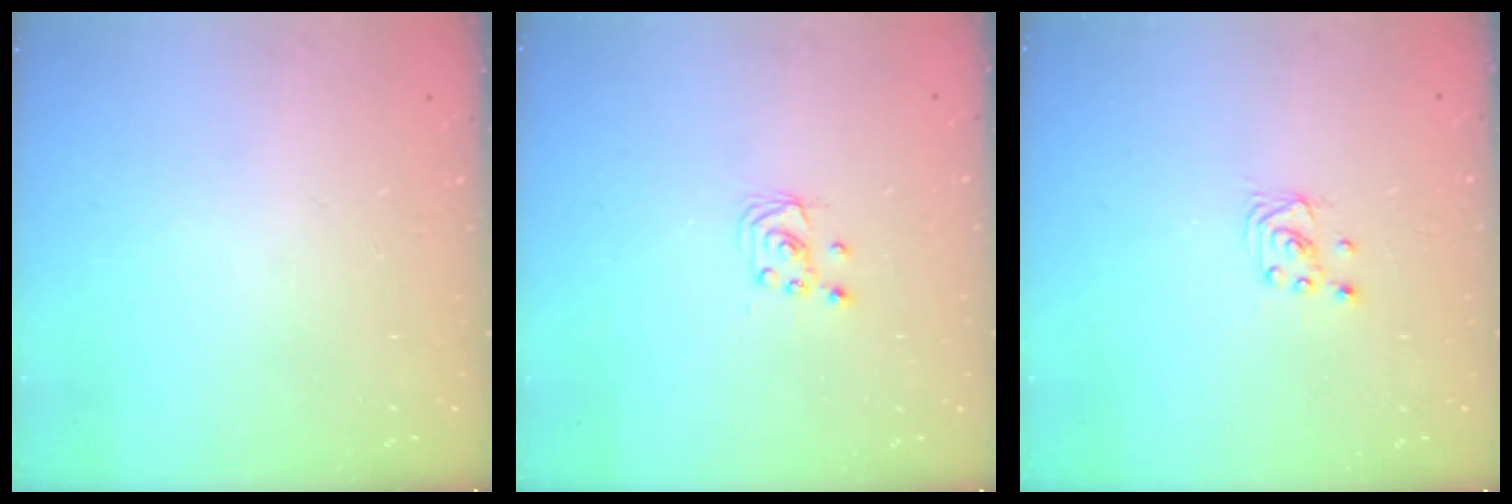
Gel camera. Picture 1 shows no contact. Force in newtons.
{"total": 2.4, "press": 2.4, "slide": 0.2}
{"total": 1.7, "press": 1.6, "slide": 0.1}